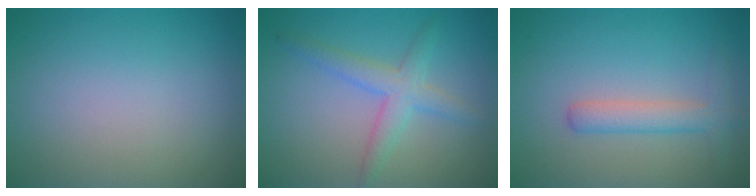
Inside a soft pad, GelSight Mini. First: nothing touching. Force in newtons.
{"total": 3.1, "press": 3.1, "slide": 0.0}
{"total": 2.7, "press": 2.7, "slide": 0.1}